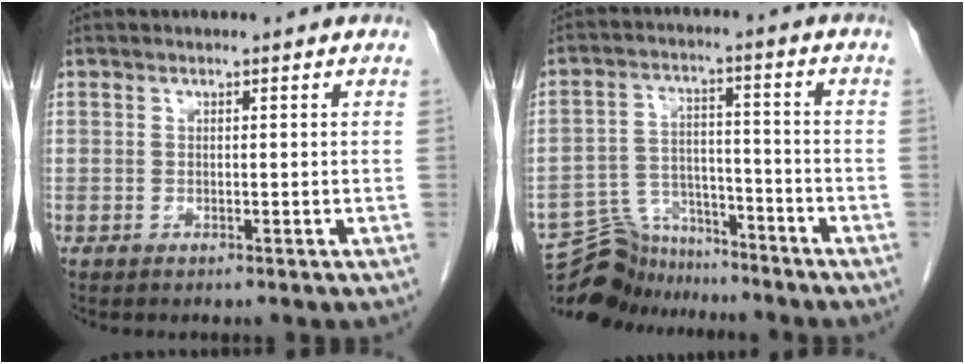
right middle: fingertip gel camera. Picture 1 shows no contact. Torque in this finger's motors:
{"motor_torque": [0.54, -0.39, -0.09, -0.08]}